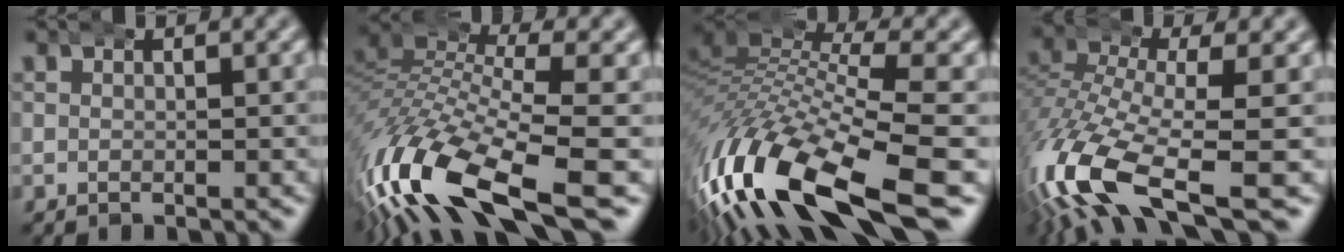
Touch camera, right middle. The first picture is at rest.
{"total": 11.2, "force": [-4.4, 5.7, 8.5], "torque": [-0.198, -0.038, -0.058]}
{"total": 13.6, "force": [-4.5, 7.3, 10.5], "torque": [-0.239, -0.044, -0.057]}
{"total": 9.0, "force": [-3.9, 4.3, 6.8], "torque": [-0.174, -0.042, -0.052]}